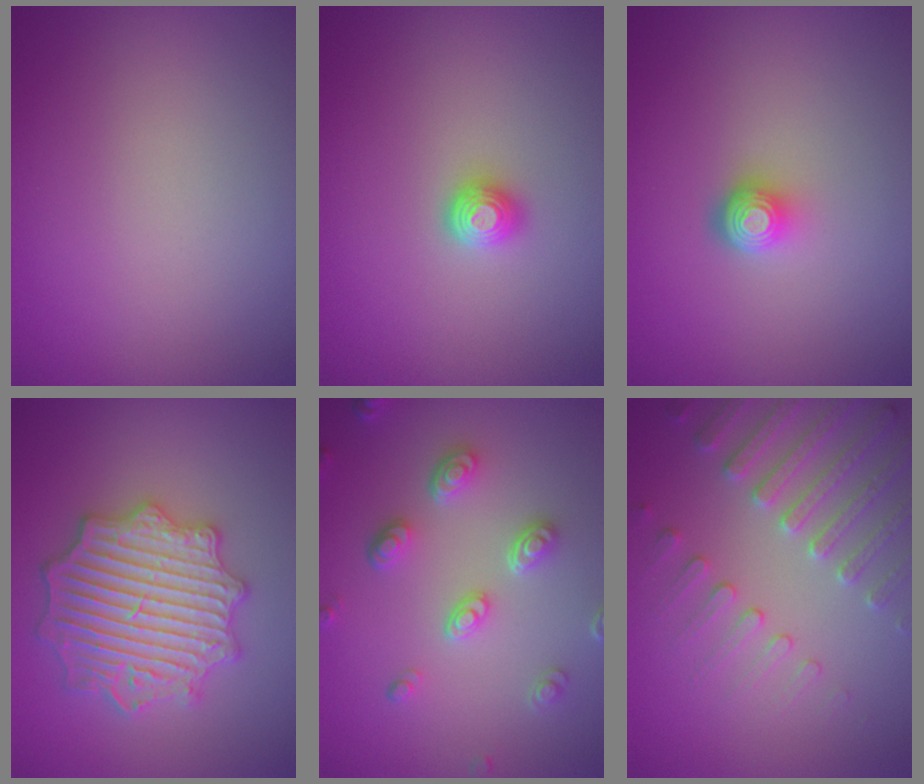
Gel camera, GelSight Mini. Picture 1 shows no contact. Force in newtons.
{"total": 1.4, "press": 1.2, "slide": 0.6}
{"total": 2.3, "press": 1.4, "slide": 1.8}
{"total": 6.7, "press": 6.6, "slide": 1.0}
{"total": 3.8, "press": 3.2, "slide": 2.0}
{"total": 4.0, "press": 4.0, "slide": 0.5}